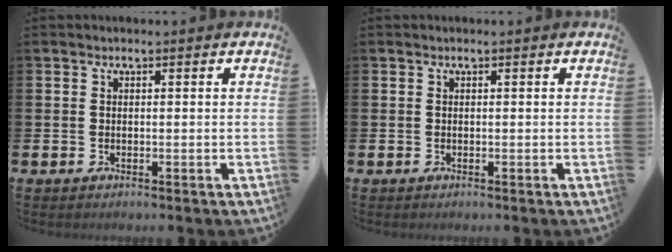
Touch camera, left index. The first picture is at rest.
{"total": 0.0}